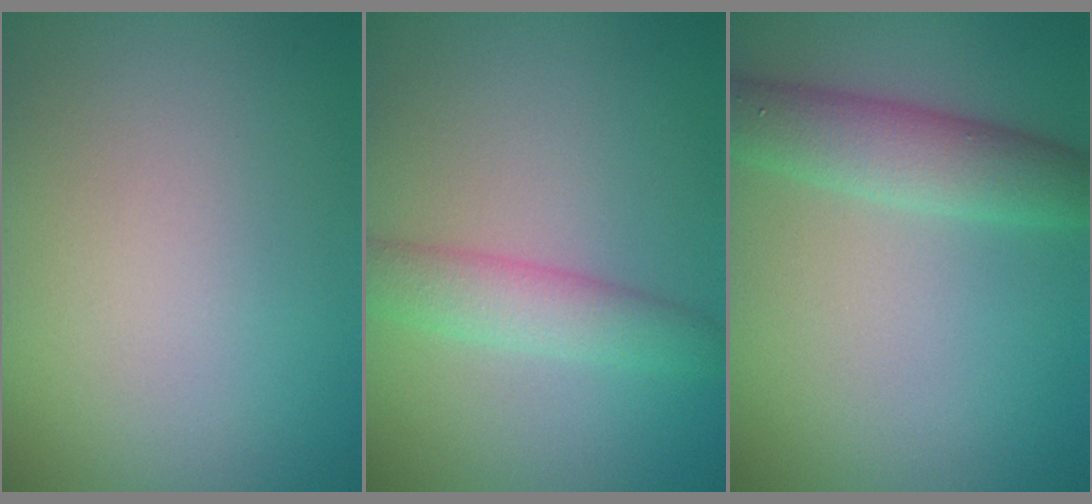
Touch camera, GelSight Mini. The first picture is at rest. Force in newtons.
{"total": 3.3, "press": 3.3, "slide": 0.0}
{"total": 4.7, "press": 4.7, "slide": 0.3}